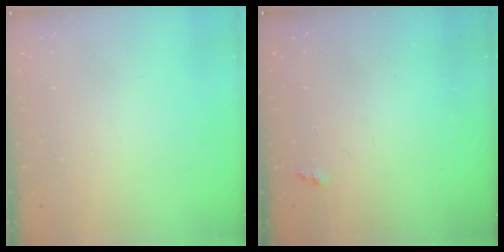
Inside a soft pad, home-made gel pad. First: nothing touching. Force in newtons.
{"total": 2.7, "press": 2.7, "slide": 0.5}